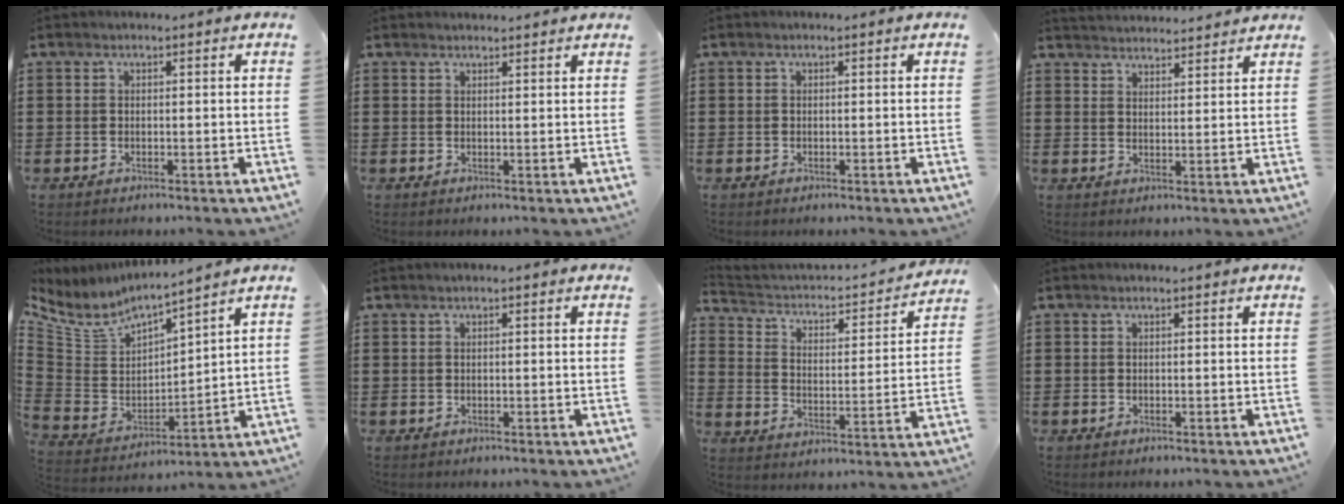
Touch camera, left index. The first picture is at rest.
{"total": 1.1, "force": [1.1, -0.1, 0.1], "torque": [-0.004, -0.003, 0.022]}
{"total": 0.0}
{"total": 2.9, "force": [2.9, -0.4, -0.2], "torque": [-0.005, -0.013, 0.053]}
{"total": 5.7, "force": [5.0, 1.8, 1.9], "torque": [-0.069, -0.042, 0.084]}
{"total": 0.5, "force": [0.1, 0.0, 0.5], "torque": [-0.009, -0.002, 0.002]}
{"total": 2.4, "force": [2.0, 1.0, 0.7], "torque": [-0.036, -0.024, 0.020]}
{"total": 0.0}